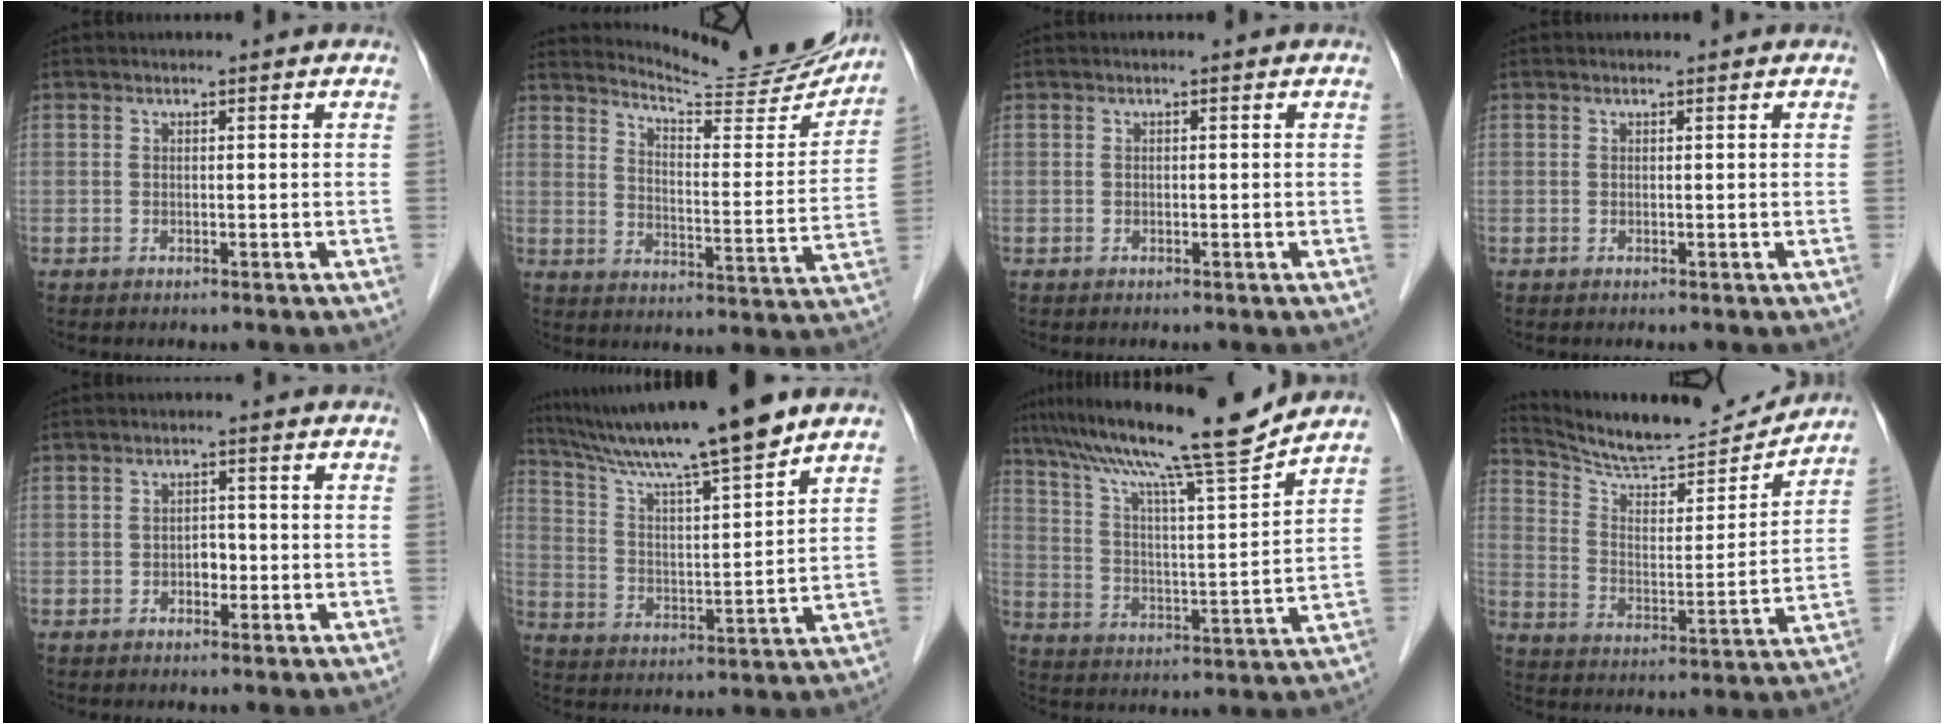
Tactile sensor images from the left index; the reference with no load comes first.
{"total": 17.2, "force": [16.7, 0.9, 4.3], "torque": [-0.067, -0.070, 0.214]}
{"total": 0.0}
{"total": 0.0}
{"total": 1.9, "force": [-0.7, 1.3, 1.3], "torque": [-0.016, 0.006, -0.012]}
{"total": 15.7, "force": [13.4, -0.9, 8.2], "torque": [-0.146, 0.005, 0.229]}
{"total": 17.5, "force": [14.7, -0.7, 9.5], "torque": [-0.164, 0.000, 0.234]}
{"total": 17.4, "force": [16.6, 1.6, 5.0], "torque": [-0.089, -0.018, 0.258]}